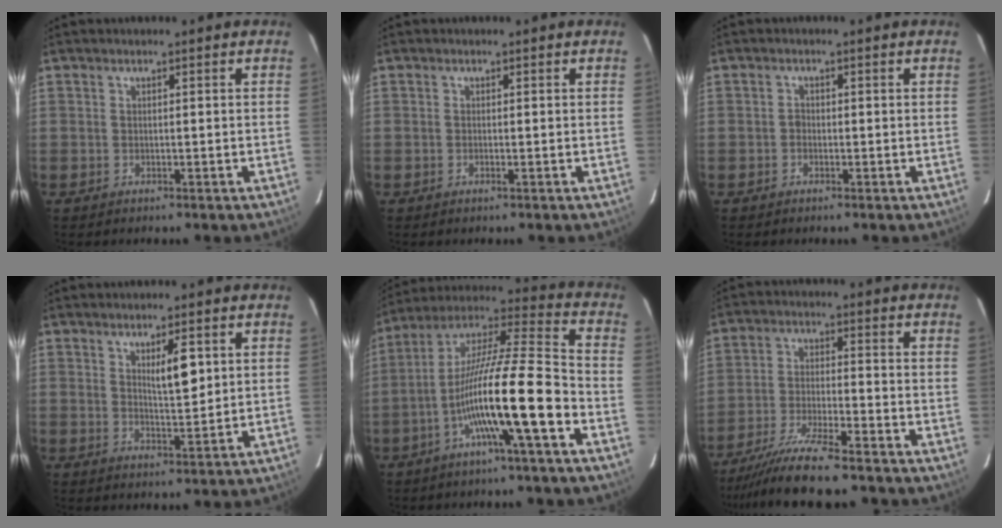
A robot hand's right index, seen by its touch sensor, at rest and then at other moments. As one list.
[{"total": 0.0}, {"total": 0.9, "force": [-0.3, 0.7, 0.4], "torque": [-0.006, 0.004, -0.006]}, {"total": 4.6, "force": [1.7, 1.0, 4.2], "torque": [-0.071, -0.004, 0.032]}, {"total": 16.6, "force": [-6.1, 0.2, 15.4], "torque": [-0.281, 0.008, -0.111]}, {"total": 10.7, "force": [-9.1, -0.1, 5.7], "torque": [-0.097, -0.024, -0.156]}]